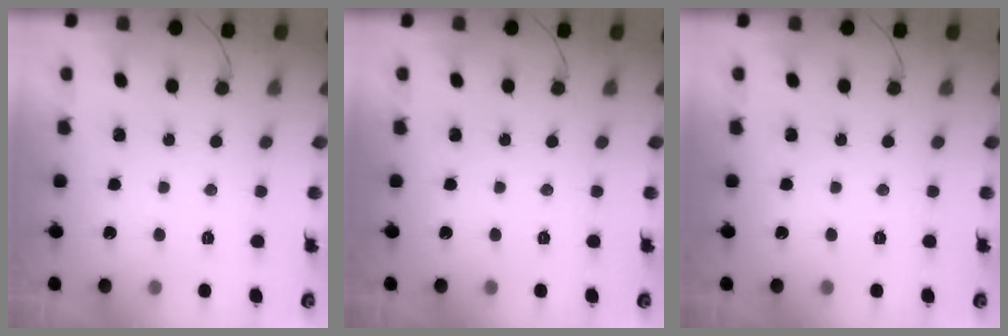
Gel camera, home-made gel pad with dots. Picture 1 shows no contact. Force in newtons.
{"total": 0.0}
{"total": 0.0}